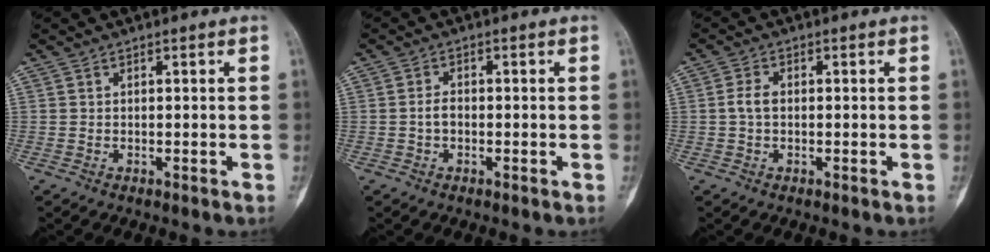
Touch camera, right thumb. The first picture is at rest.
{"total": 1.9, "force": [-0.5, 1.2, 1.3], "torque": [-0.021, 0.008, -0.012]}
{"total": 2.7, "force": [-0.1, 1.7, 2.1], "torque": [-0.043, 0.005, -0.005]}